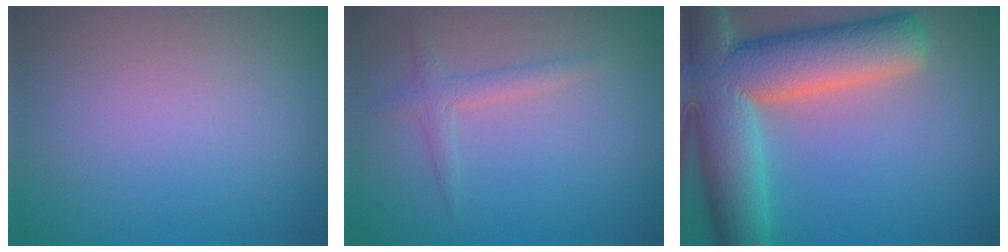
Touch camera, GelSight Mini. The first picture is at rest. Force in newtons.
{"total": 1.6, "press": 1.6, "slide": 0.1}
{"total": 12.6, "press": 12.6, "slide": 1.1}